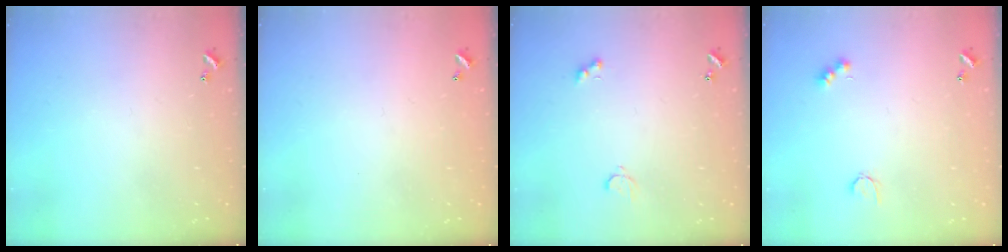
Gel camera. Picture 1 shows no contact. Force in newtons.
{"total": 2.9, "press": 2.9, "slide": 0.1}
{"total": 2.8, "press": 2.8, "slide": 0.6}
{"total": 5.7, "press": 5.6, "slide": 0.8}